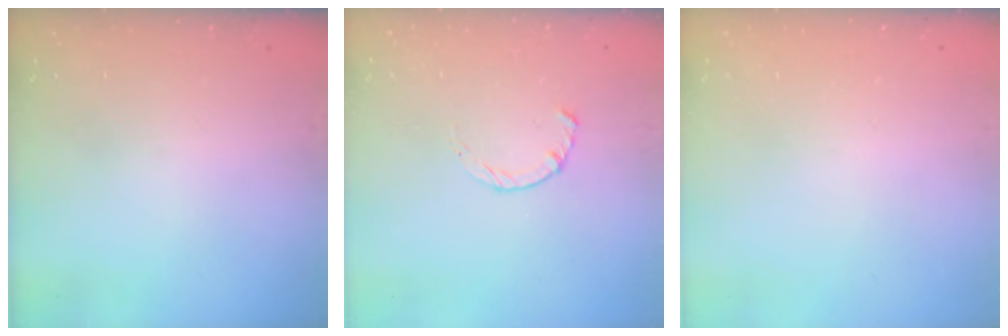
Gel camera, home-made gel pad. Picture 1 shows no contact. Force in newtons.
{"total": 2.2, "press": 2.2, "slide": 0.4}
{"total": 2.4, "press": 2.4, "slide": 0.2}